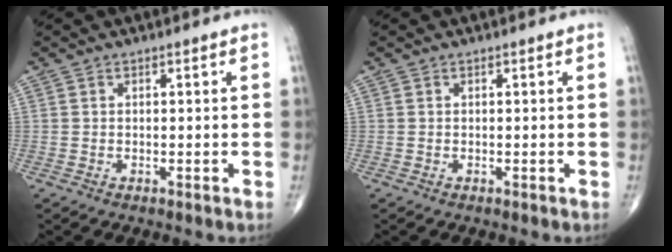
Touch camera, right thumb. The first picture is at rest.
{"total": 0.0}